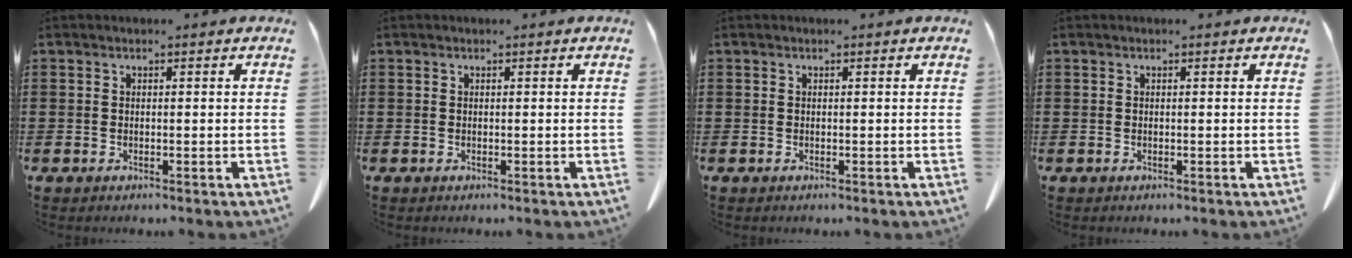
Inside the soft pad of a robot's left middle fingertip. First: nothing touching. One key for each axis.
{"total": 0.0}
{"total": 0.0}
{"total": 0.0}